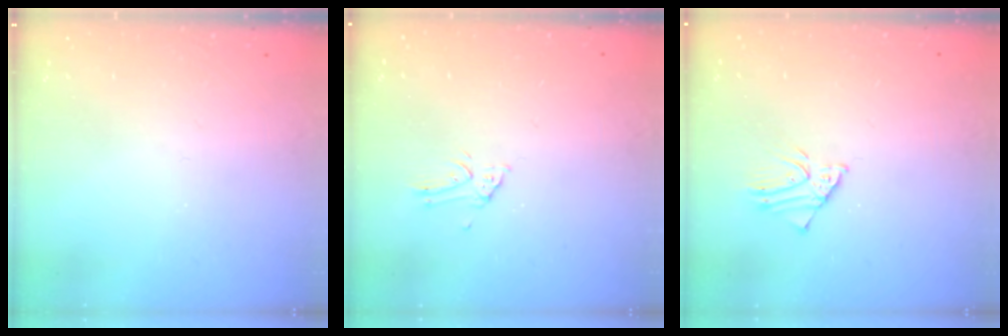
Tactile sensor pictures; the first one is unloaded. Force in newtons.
{"total": 1.1, "press": 1.1, "slide": 0.0}
{"total": 2.3, "press": 2.3, "slide": 0.2}